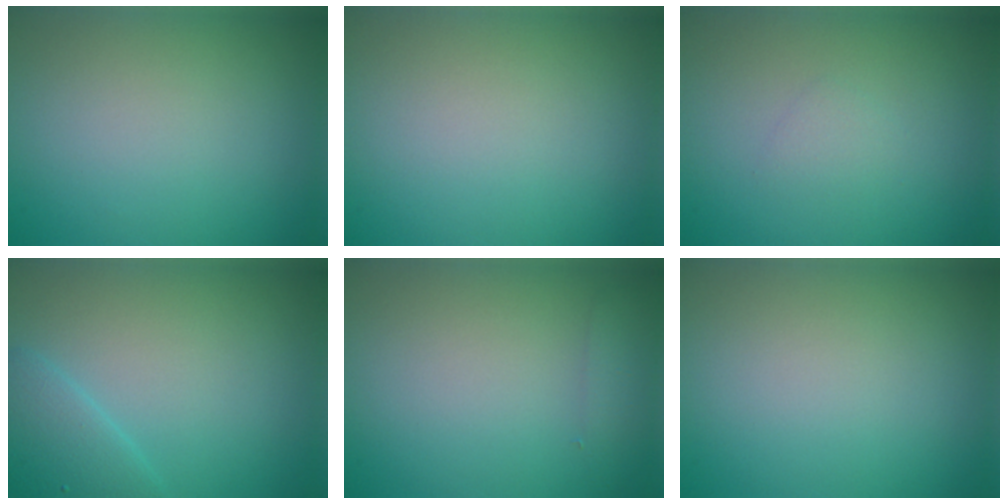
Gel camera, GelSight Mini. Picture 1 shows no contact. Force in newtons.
{"total": 0.0}
{"total": 0.9, "press": 0.9, "slide": 0.1}
{"total": 2.6, "press": 2.6, "slide": 0.2}
{"total": 1.3, "press": 1.3, "slide": 0.1}
{"total": 0.0}